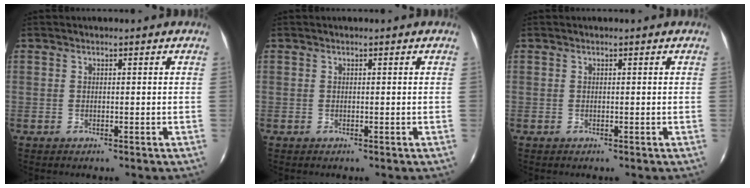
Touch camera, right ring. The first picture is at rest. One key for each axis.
{"total": 0.0}
{"total": 0.0}